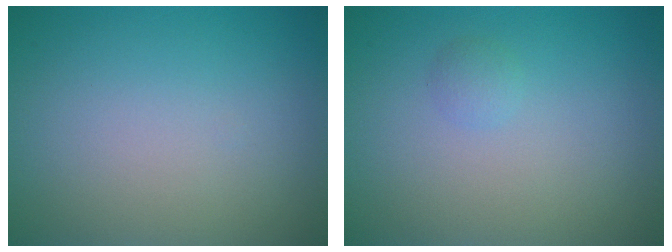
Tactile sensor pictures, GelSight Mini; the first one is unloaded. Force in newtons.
{"total": 0.8, "press": 0.8, "slide": 0.0}